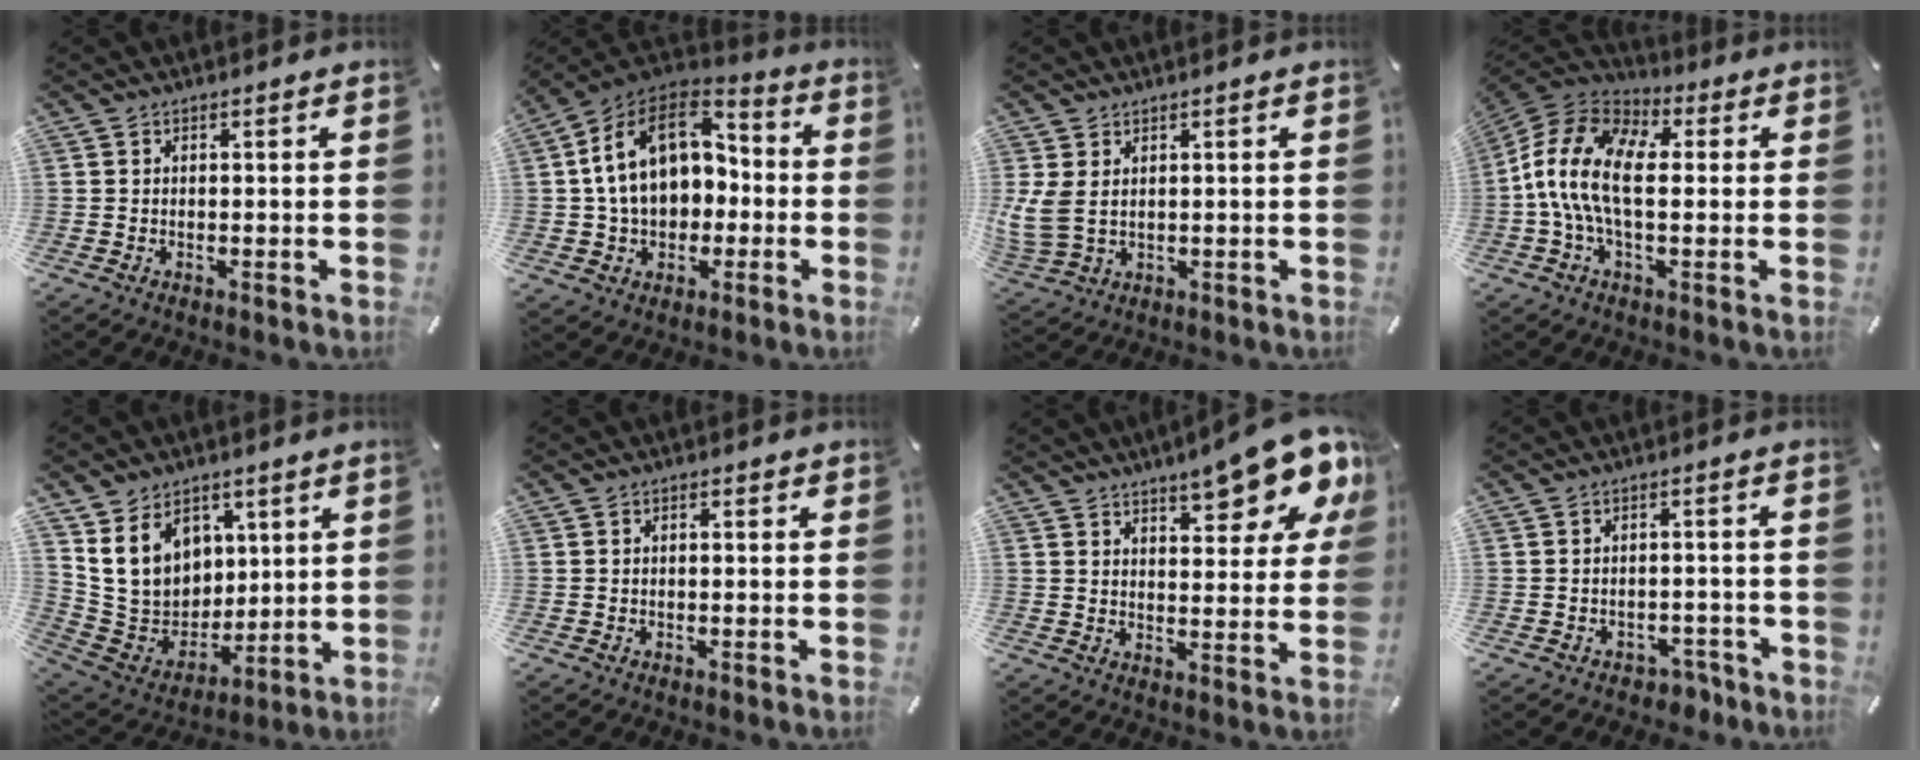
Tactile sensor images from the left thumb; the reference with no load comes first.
{"total": 17.3, "force": [1.8, 13.3, 11.0], "torque": [-0.198, 0.006, 0.035]}
{"total": 5.4, "force": [1.5, 3.9, 3.5], "torque": [-0.088, -0.004, 0.028]}
{"total": 15.1, "force": [-1.3, 8.6, 12.3], "torque": [-0.270, 0.003, -0.028]}
{"total": 14.5, "force": [5.8, 12.1, 5.5], "torque": [-0.104, -0.029, 0.124]}
{"total": 0.7, "force": [-0.1, 0.5, 0.5], "torque": [-0.009, 0.003, -0.004]}
{"total": 13.6, "force": [10.2, 4.1, 8.0], "torque": [-0.101, -0.069, 0.172]}
{"total": 3.6, "force": [-2.6, 2.3, 1.2], "torque": [-0.016, 0.016, -0.048]}